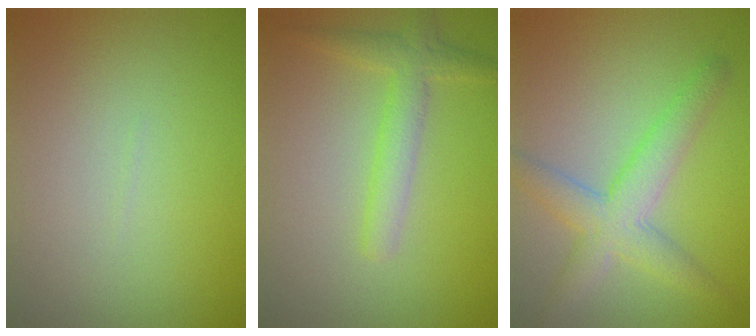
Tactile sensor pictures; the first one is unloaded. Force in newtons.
{"total": 2.8, "press": 2.8, "slide": 0.1}
{"total": 4.6, "press": 4.6, "slide": 0.1}